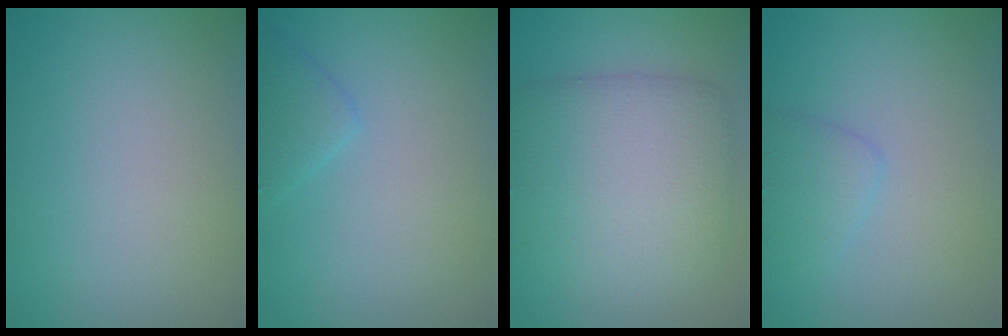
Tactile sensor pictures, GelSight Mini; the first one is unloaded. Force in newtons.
{"total": 1.7, "press": 1.7, "slide": 0.1}
{"total": 7.0, "press": 7.0, "slide": 0.1}
{"total": 1.7, "press": 1.7, "slide": 0.0}